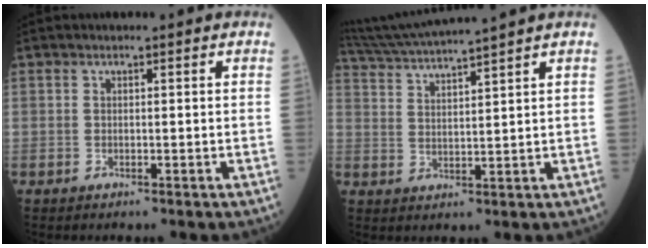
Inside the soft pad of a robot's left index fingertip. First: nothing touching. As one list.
[{"total": 11.2, "force": [10.0, -2.1, 4.5], "torque": [-0.088, 0.009, 0.171]}]